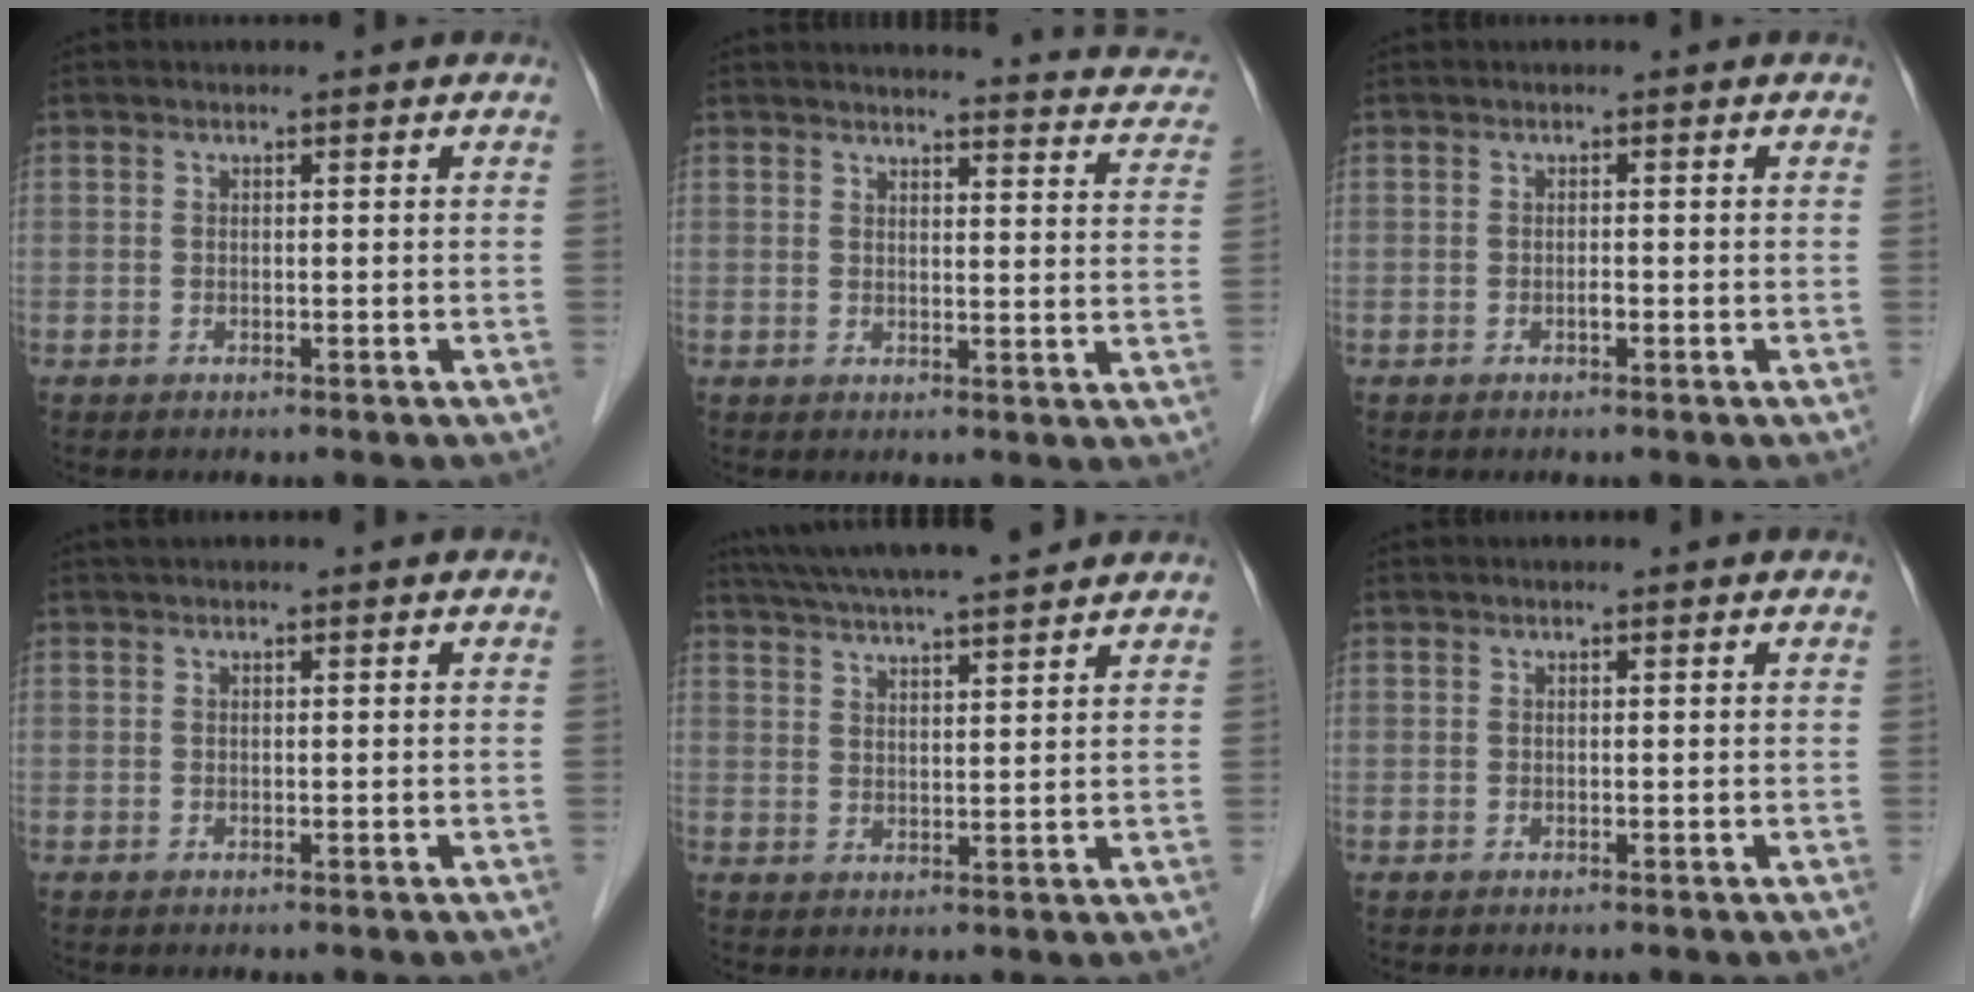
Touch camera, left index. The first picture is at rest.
{"total": 15.8, "force": [15.1, 2.3, 4.1], "torque": [-0.026, -0.050, 0.142]}
{"total": 0.7, "force": [-0.6, 0.1, 0.3], "torque": [-0.008, -0.005, -0.009]}
{"total": 1.4, "force": [1.2, 0.1, 0.7], "torque": [-0.009, 0.021, 0.021]}
{"total": 14.8, "force": [13.2, 0.9, 6.7], "torque": [-0.122, 0.028, 0.198]}
{"total": 1.2, "force": [1.1, 0.1, 0.4], "torque": [-0.009, 0.012, 0.013]}